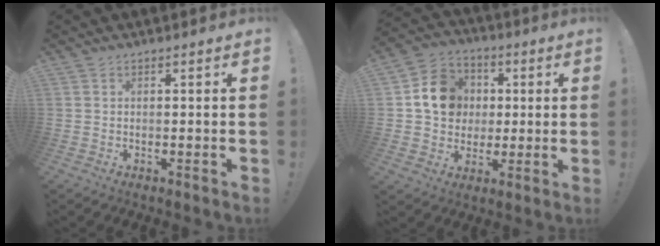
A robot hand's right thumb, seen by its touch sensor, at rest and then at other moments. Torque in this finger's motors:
{"motor_torque": [0.52, 0.71, 1.03, -0.11, 0.03]}